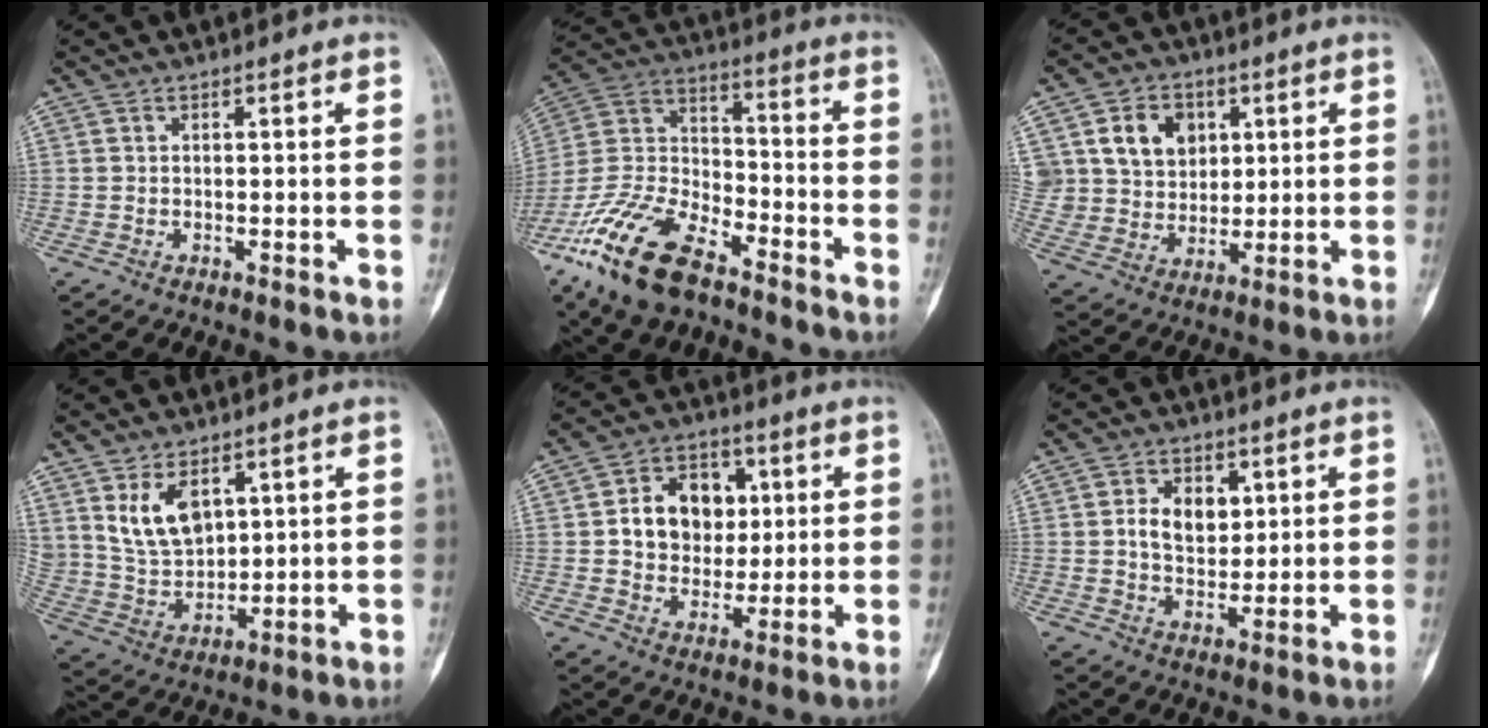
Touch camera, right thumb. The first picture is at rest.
{"total": 20.0, "force": [-12.9, 8.6, 12.5], "torque": [-0.257, 0.049, -0.247]}
{"total": 13.1, "force": [4.6, 10.8, 5.8], "torque": [-0.063, -0.005, 0.093]}
{"total": 10.1, "force": [4.7, 6.3, 6.4], "torque": [-0.102, -0.023, 0.111]}
{"total": 12.3, "force": [2.1, 9.8, 7.1], "torque": [-0.062, 0.005, 0.035]}
{"total": 7.4, "force": [1.7, 5.2, 5.0], "torque": [-0.055, -0.007, 0.031]}